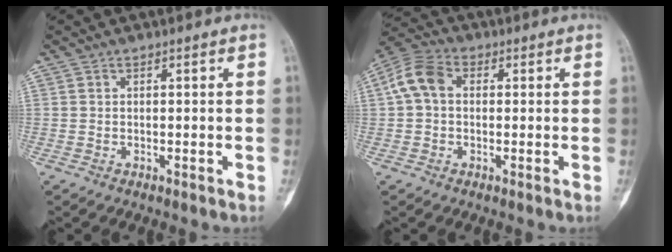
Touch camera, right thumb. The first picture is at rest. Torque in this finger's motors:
{"motor_torque": [0.34, 0.35, 0.06, -0.05, 0.06]}